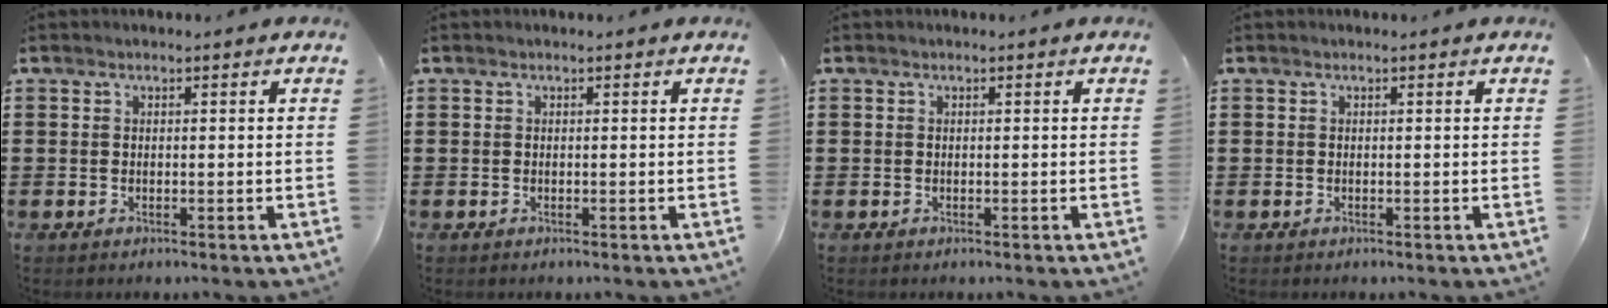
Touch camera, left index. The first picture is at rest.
{"total": 0.0}
{"total": 0.0}
{"total": 0.0}